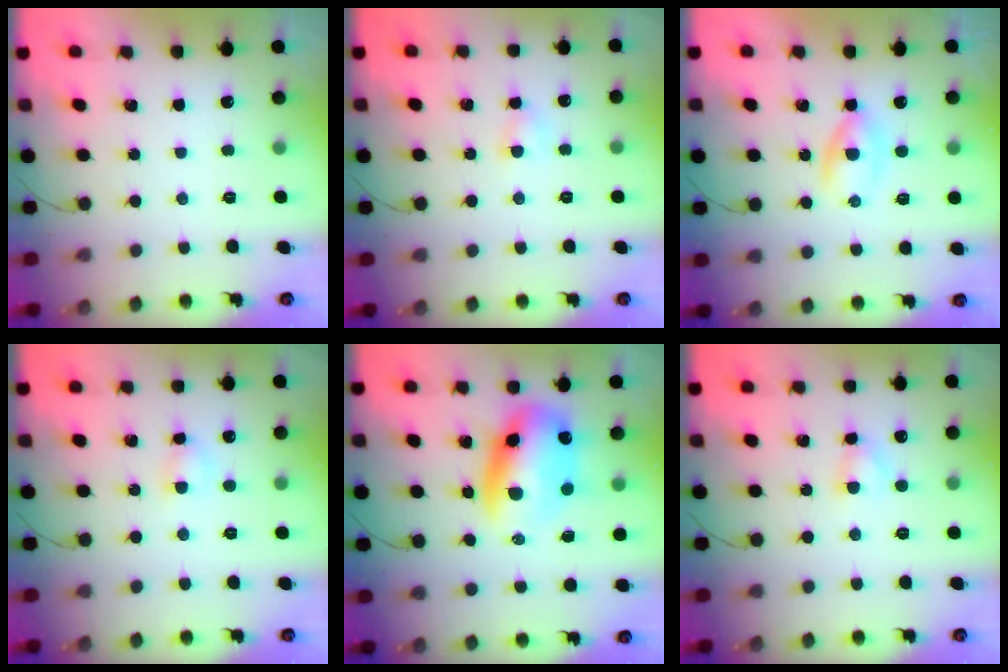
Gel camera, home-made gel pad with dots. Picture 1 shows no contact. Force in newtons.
{"total": 3.6, "press": 3.5, "slide": 1.1}
{"total": 3.0, "press": 2.8, "slide": 1.2}
{"total": 3.4, "press": 3.2, "slide": 1.2}
{"total": 12.8, "press": 12.3, "slide": 3.3}
{"total": 3.0, "press": 2.8, "slide": 0.9}